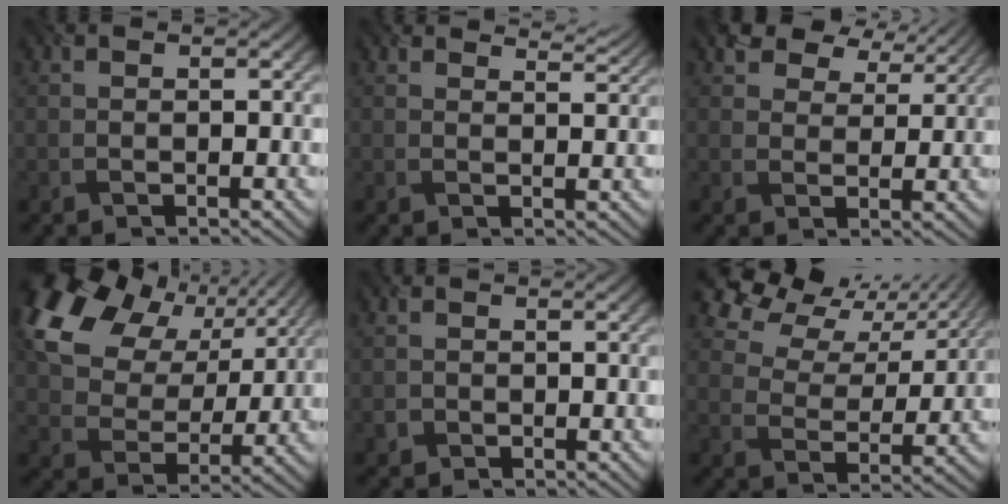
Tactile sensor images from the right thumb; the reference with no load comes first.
{"total": 3.6, "force": [3.4, 0.7, 0.9], "torque": [-0.026, -0.004, 0.046]}
{"total": 7.2, "force": [5.5, 3.7, 2.8], "torque": [-0.063, 0.003, 0.094]}
{"total": 18.0, "force": [8.4, 12.0, 10.5], "torque": [-0.246, 0.038, 0.149]}
{"total": 0.7, "force": [-0.3, 0.5, -0.3], "torque": [0.004, -0.004, -0.012]}
{"total": 10.5, "force": [7.7, 5.3, 4.7], "torque": [-0.105, 0.007, 0.126]}